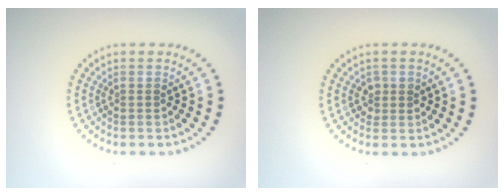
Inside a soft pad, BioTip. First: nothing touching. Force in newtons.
{"total": 1.2, "press": 1.1, "slide": 0.3}